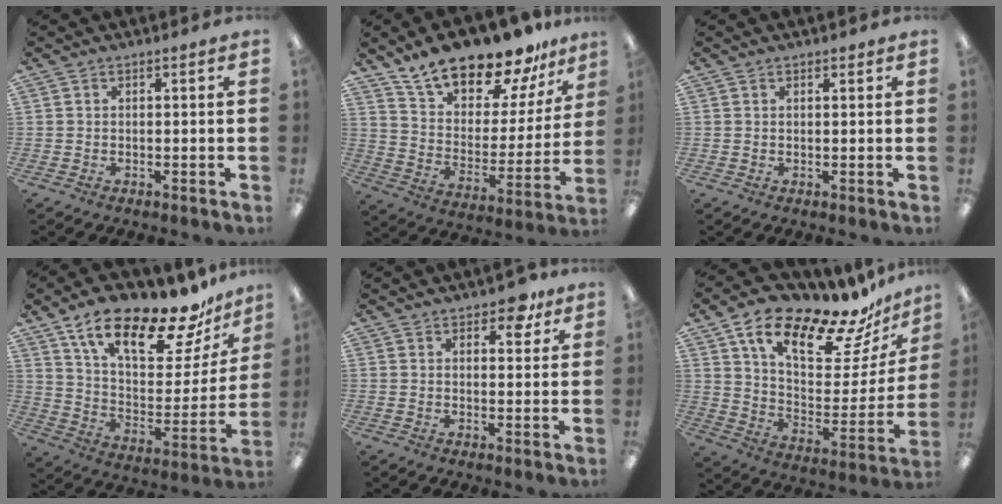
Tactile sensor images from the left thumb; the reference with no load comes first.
{"total": 18.6, "force": [16.4, 6.1, 6.1], "torque": [-0.115, -0.132, 0.289]}
{"total": 0.8, "force": [0.6, 0.4, 0.2], "torque": [-0.004, 0.000, 0.012]}
{"total": 21.9, "force": [16.7, 6.9, 12.3], "torque": [-0.206, -0.106, 0.281]}
{"total": 5.4, "force": [3.8, 2.7, 2.6], "torque": [-0.020, -0.014, 0.062]}
{"total": 19.2, "force": [15.7, 5.7, 9.5], "torque": [-0.161, -0.119, 0.262]}